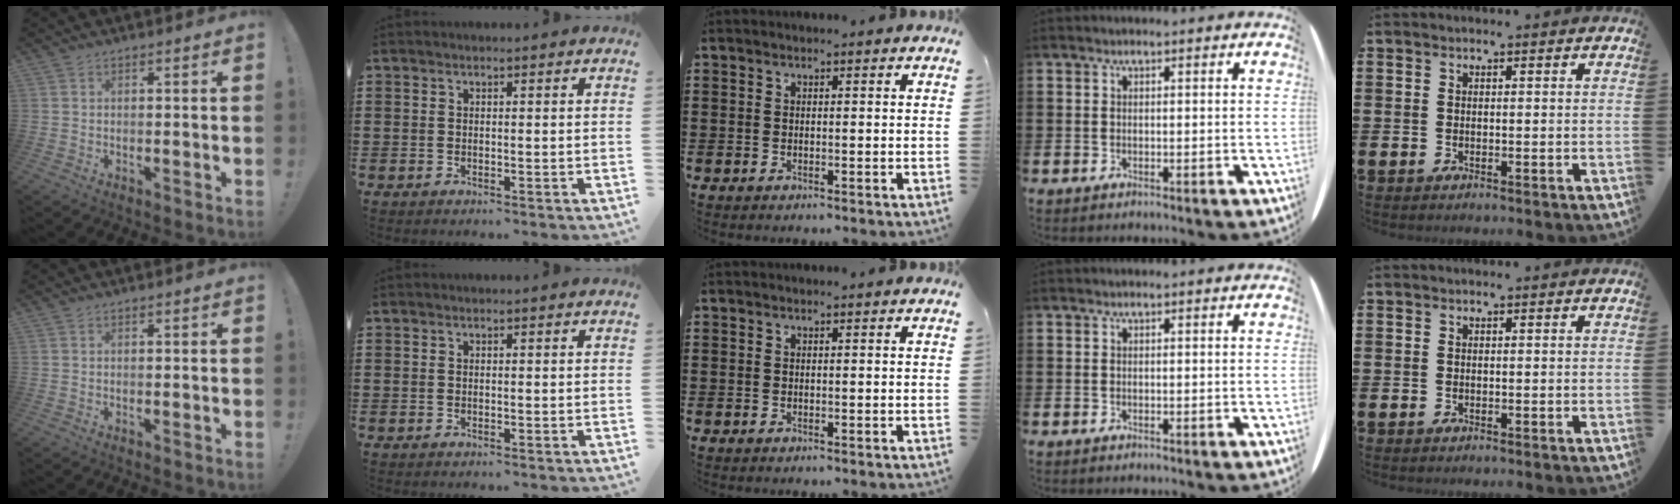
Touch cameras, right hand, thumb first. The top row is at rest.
{}